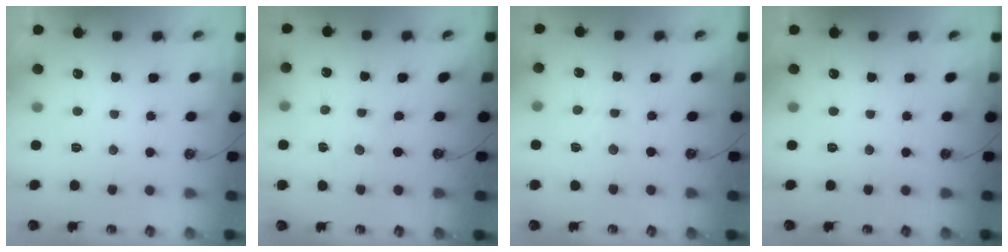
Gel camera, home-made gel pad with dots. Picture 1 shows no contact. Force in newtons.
{"total": 0.0}
{"total": 3.4, "press": 3.4, "slide": 0.5}
{"total": 0.0}